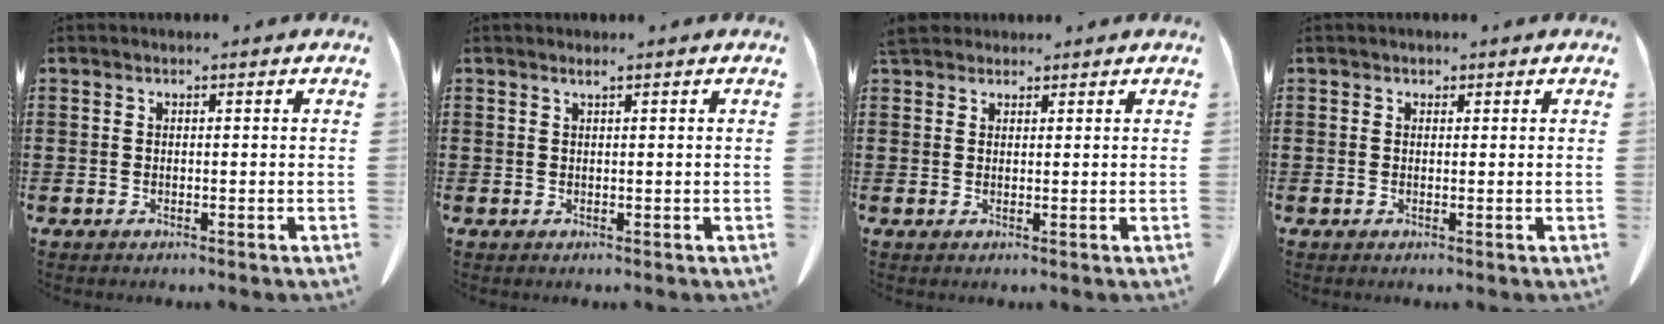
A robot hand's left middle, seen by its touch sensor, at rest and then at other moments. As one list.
[{"total": 0.7, "force": [0.5, -0.1, 0.5], "torque": [-0.009, -0.004, 0.010]}, {"total": 2.8, "force": [2.4, 1.1, 0.8], "torque": [-0.023, 0.002, 0.049]}, {"total": 0.7, "force": [0.4, 0.5, 0.1], "torque": [0.004, -0.003, 0.008]}]